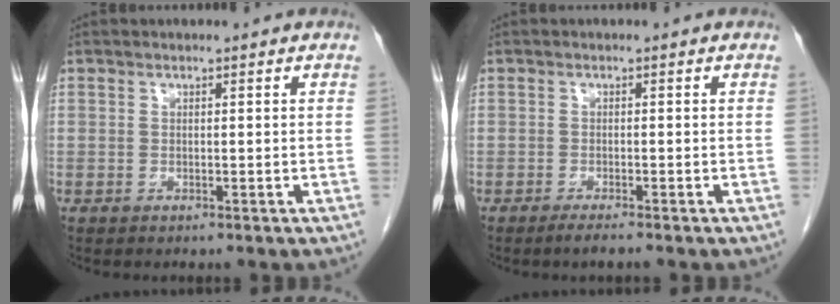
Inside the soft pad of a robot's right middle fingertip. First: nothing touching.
{"total": 1.6, "force": [-1.3, -0.2, 0.9], "torque": [-0.026, -0.006, -0.024]}